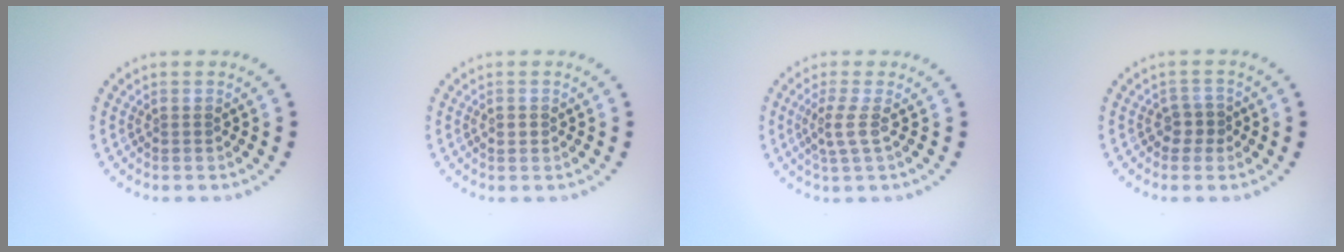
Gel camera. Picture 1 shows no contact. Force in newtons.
{"total": 1.0, "press": 1.0, "slide": 0.1}
{"total": 2.0, "press": 1.5, "slide": 1.4}
{"total": 1.7, "press": 1.4, "slide": 0.9}